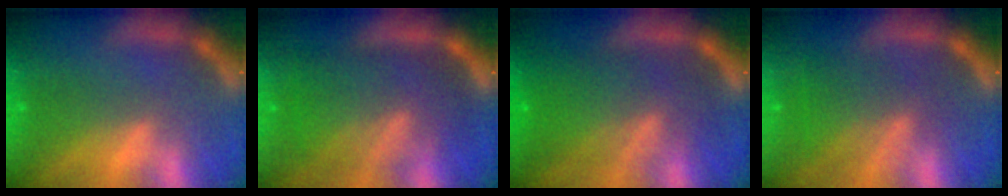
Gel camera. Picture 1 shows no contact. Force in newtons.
{"total": 9.5}
{"total": 9.1}
{"total": 5.5}